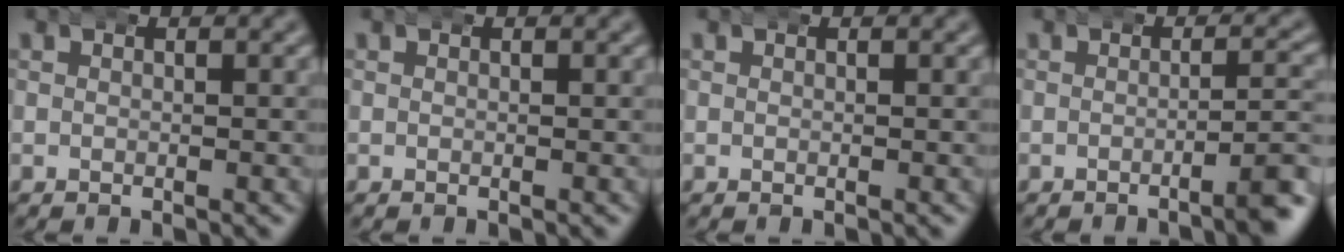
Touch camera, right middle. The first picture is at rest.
{"total": 0.0}
{"total": 0.0}
{"total": 3.1, "force": [-1.6, 0.5, 2.6], "torque": [-0.028, 0.006, -0.035]}